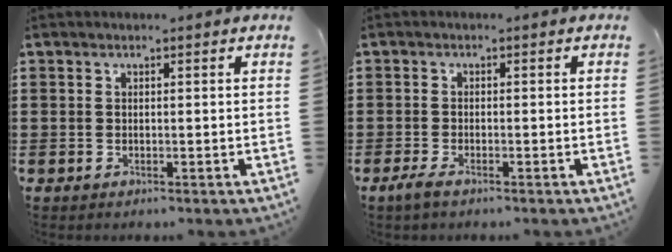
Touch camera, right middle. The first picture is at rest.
{"total": 1.7, "force": [-1.2, 0.3, 1.1], "torque": [-0.028, -0.002, -0.025]}